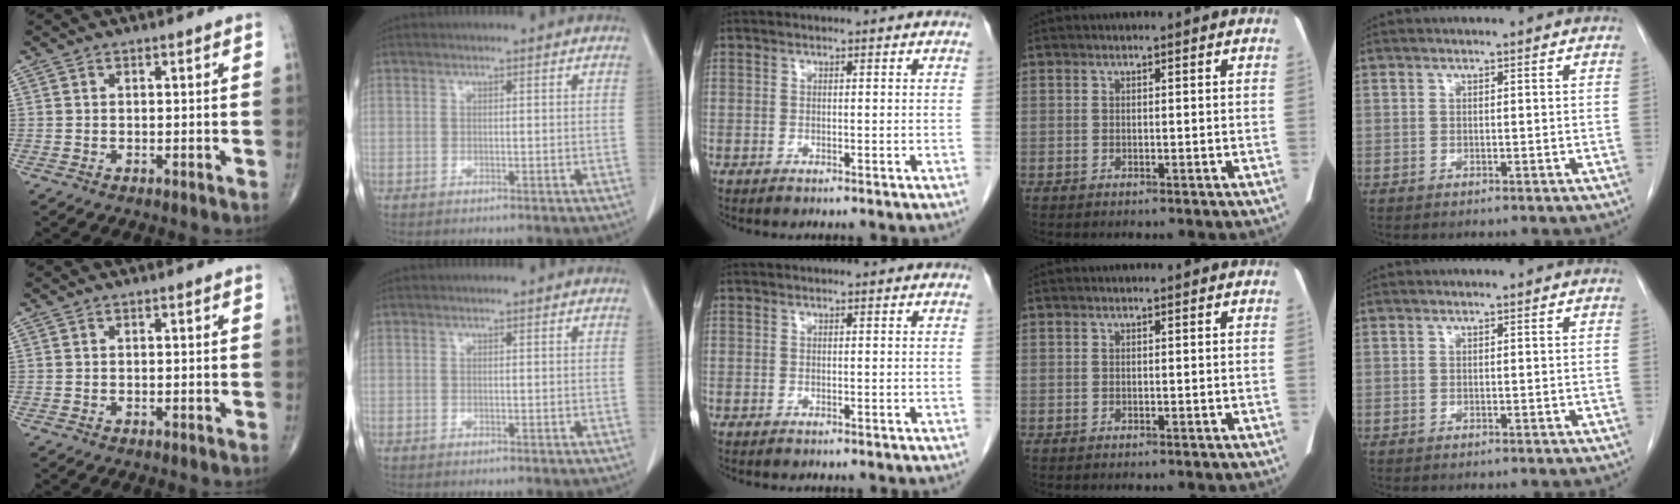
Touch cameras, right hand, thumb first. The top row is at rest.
{}